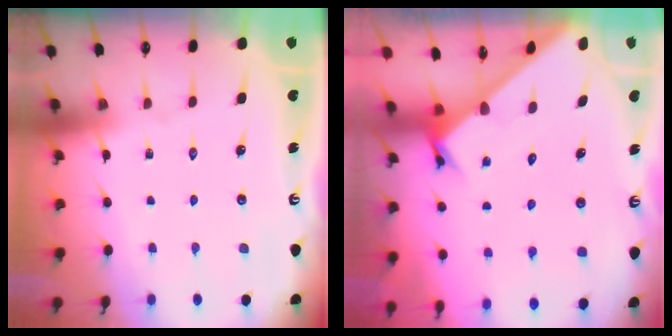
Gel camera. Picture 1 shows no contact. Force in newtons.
{"total": 2.3, "press": 2.3, "slide": 0.1}